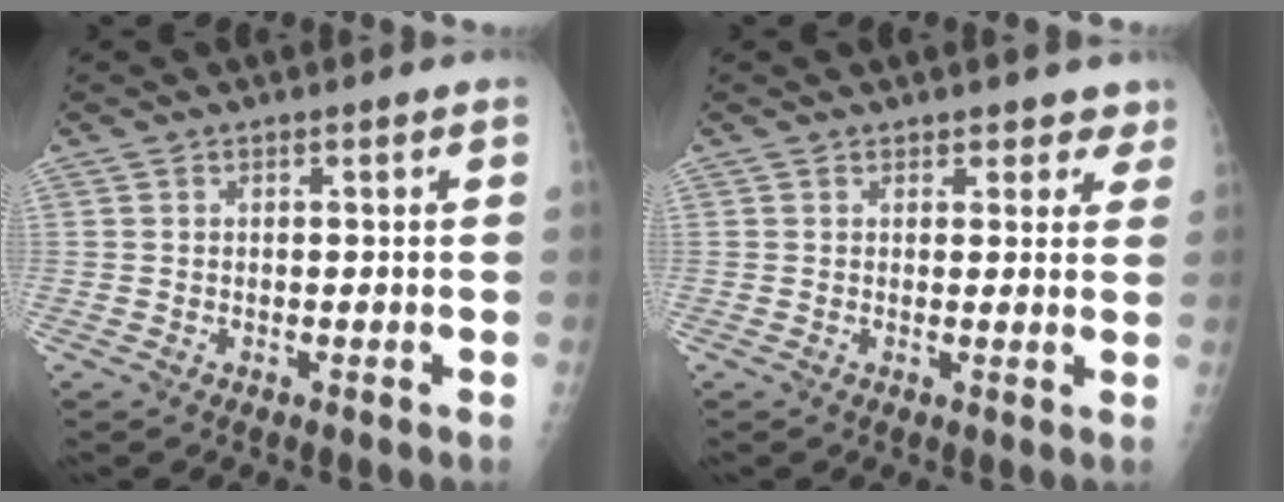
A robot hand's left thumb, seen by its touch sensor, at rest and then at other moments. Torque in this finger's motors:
{"motor_torque": [-0.04, 0.28, -0.09, -0.11, 0.03]}